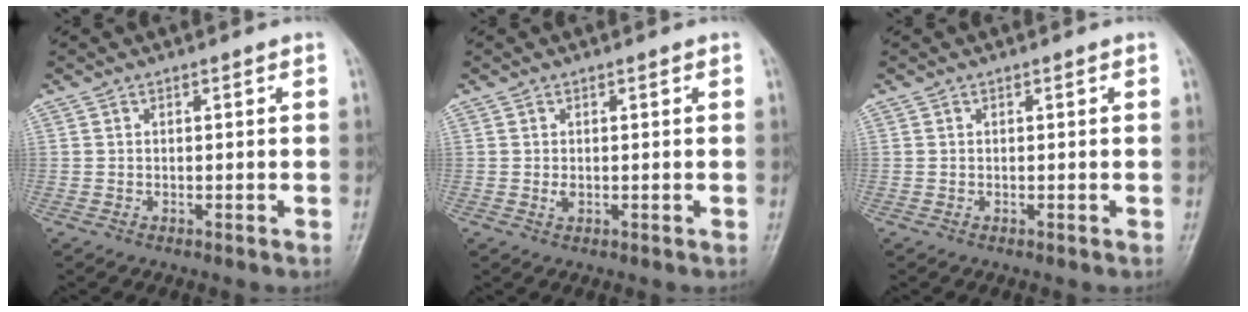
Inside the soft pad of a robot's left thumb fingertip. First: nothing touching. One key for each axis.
{"total": 1.3, "fx": 0.2, "fy": 0.8, "fz": 1.0, "tx": -0.013, "ty": -0.002, "tz": 0.004}
{"total": 0.0}